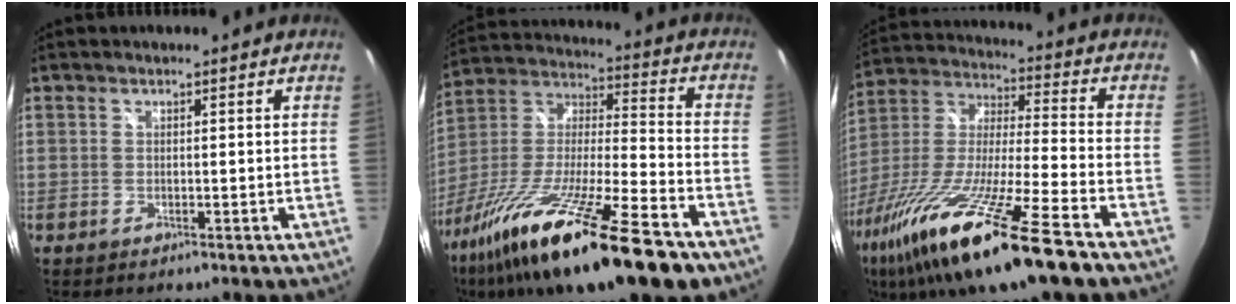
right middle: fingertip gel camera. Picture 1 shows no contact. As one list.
[{"total": 28.8, "force": [-17.9, 4.7, 22.1], "torque": [-0.402, -0.063, -0.310]}, {"total": 25.7, "force": [-15.6, 2.0, 20.3], "torque": [-0.394, -0.069, -0.284]}]